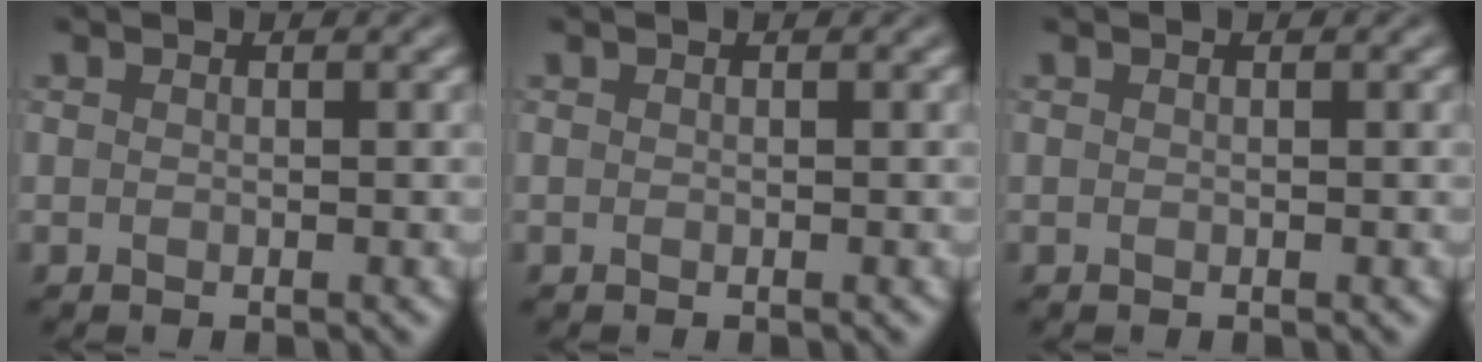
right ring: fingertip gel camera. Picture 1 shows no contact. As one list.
[{"total": 0.0}, {"total": 0.0}]